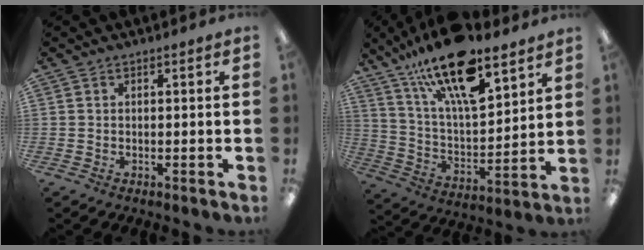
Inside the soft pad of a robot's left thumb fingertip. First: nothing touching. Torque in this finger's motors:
{"motor_torque": [0.61, 0.67, 1.53, -1.24, 0.23]}